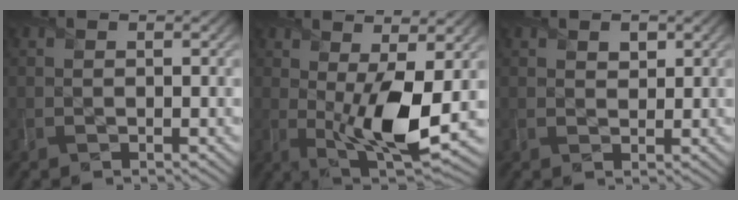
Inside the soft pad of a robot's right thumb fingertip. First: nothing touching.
{"total": 9.7, "force": [-0.5, 3.5, 9.1], "torque": [-0.175, -0.011, 0.000]}
{"total": 1.4, "force": [0.9, 0.9, 0.6], "torque": [-0.007, -0.005, 0.019]}